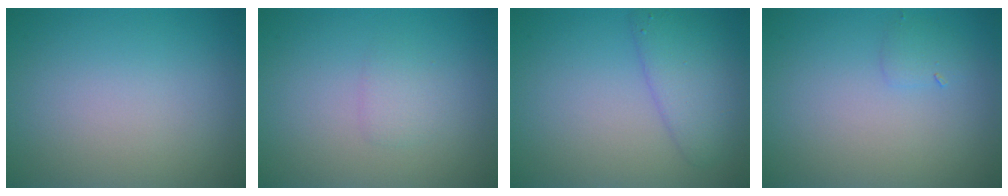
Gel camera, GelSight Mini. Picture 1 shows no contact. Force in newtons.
{"total": 1.2, "press": 1.2, "slide": 0.1}
{"total": 3.4, "press": 3.4, "slide": 0.2}
{"total": 1.0, "press": 1.0, "slide": 0.0}